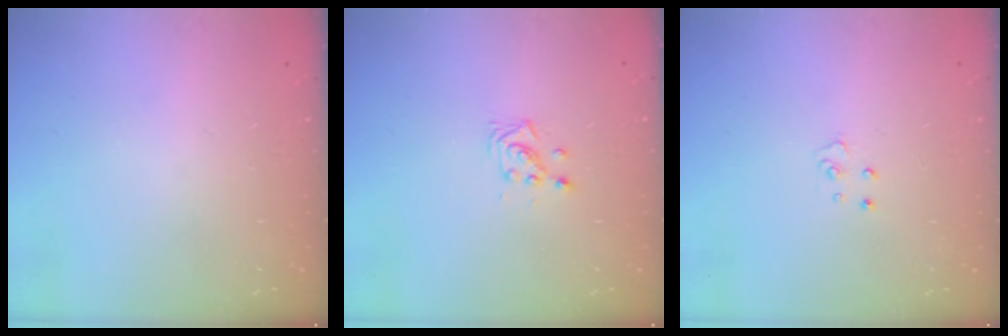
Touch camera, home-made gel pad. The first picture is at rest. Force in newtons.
{"total": 3.6, "press": 3.6, "slide": 0.0}
{"total": 2.9, "press": 2.9, "slide": 0.3}